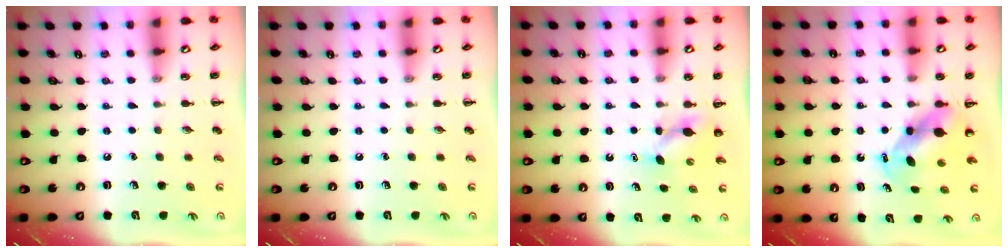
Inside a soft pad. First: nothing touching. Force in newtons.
{"total": 0.0}
{"total": 4.0, "press": 3.9, "slide": 1.0}
{"total": 5.3, "press": 5.1, "slide": 1.4}